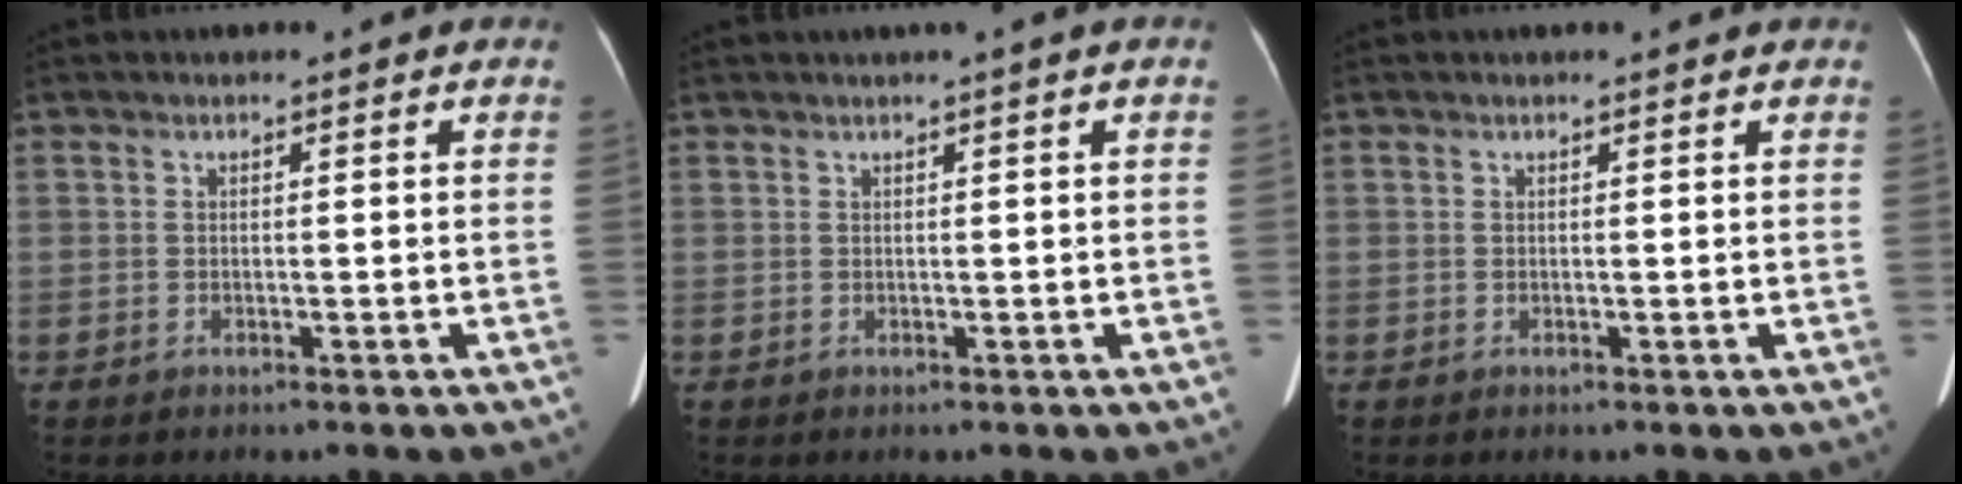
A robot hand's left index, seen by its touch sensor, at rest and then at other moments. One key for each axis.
{"total": 1.1, "fx": 0.5, "fy": -0.3, "fz": 0.9, "tx": -0.019, "ty": 0.001, "tz": 0.011}
{"total": 1.1, "fx": 1.0, "fy": 0.1, "fz": 0.3, "tx": -0.011, "ty": 0.004, "tz": 0.008}